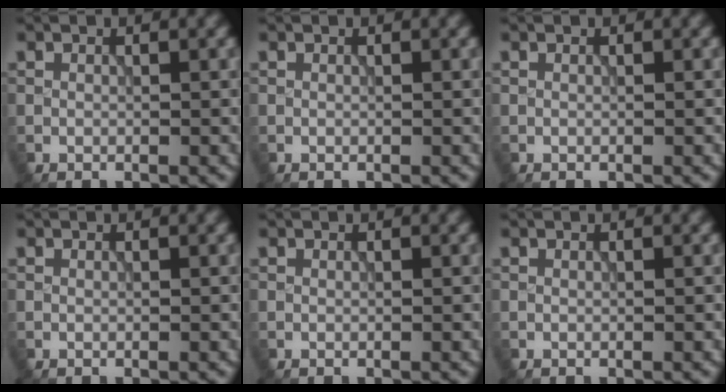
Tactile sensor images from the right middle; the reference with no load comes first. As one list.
[{"total": 0.0}, {"total": 0.0}, {"total": 0.0}, {"total": 0.0}, {"total": 0.0}]